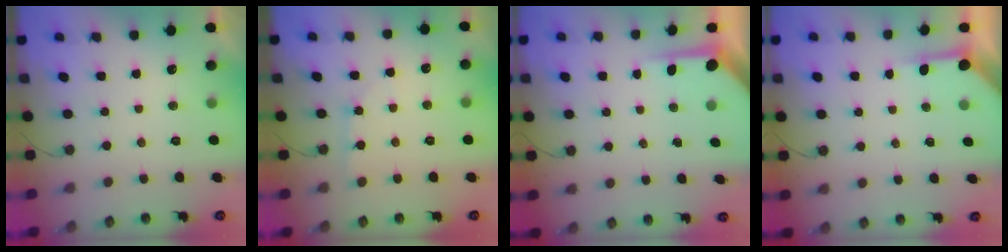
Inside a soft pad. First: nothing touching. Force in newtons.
{"total": 3.5, "press": 3.5, "slide": 0.6}
{"total": 4.0, "press": 3.9, "slide": 0.2}
{"total": 3.9, "press": 3.8, "slide": 0.4}